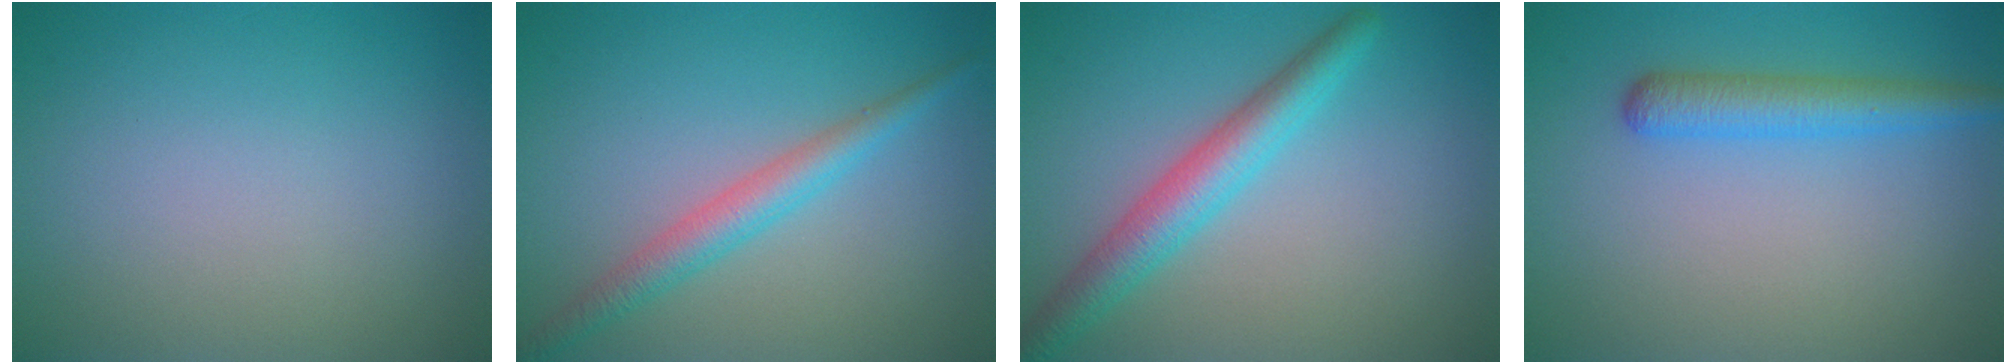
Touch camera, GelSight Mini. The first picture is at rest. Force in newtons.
{"total": 2.9, "press": 2.9, "slide": 0.1}
{"total": 4.2, "press": 4.2, "slide": 0.2}
{"total": 3.2, "press": 3.2, "slide": 0.1}